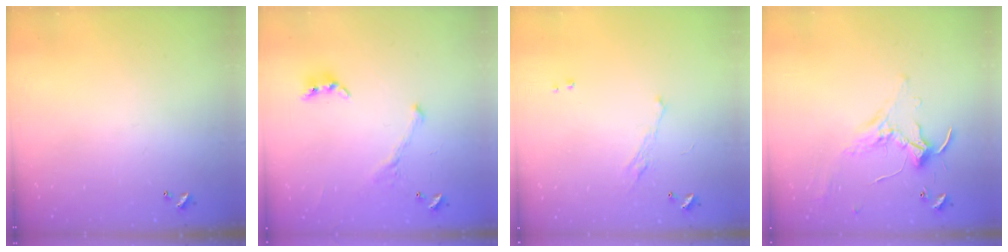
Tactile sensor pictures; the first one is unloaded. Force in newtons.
{"total": 2.0, "press": 2.0, "slide": 0.4}
{"total": 2.3, "press": 2.1, "slide": 0.8}
{"total": 0.9, "press": 0.8, "slide": 0.4}